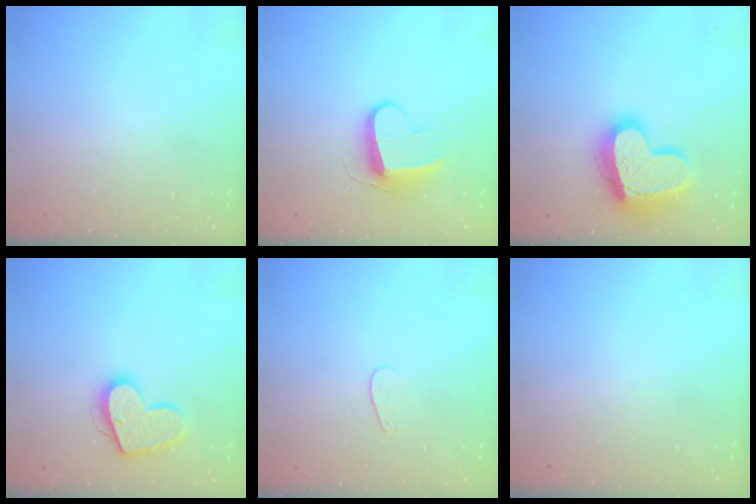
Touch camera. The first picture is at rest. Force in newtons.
{"total": 9.1, "press": 9.1, "slide": 0.3}
{"total": 19.3, "press": 19.2, "slide": 2.0}
{"total": 15.3, "press": 15.3, "slide": 1.1}
{"total": 2.8, "press": 2.8, "slide": 0.2}
{"total": 0.0}